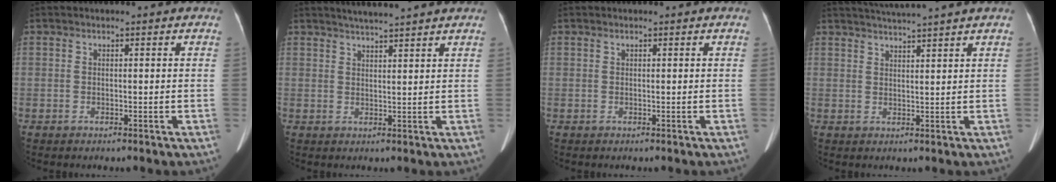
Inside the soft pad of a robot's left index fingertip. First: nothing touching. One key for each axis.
{"total": 6.2, "fx": 5.6, "fy": -0.3, "fz": 2.6, "tx": -0.045, "ty": 0.022, "tz": 0.079}
{"total": 0.0}
{"total": 6.0, "fx": 5.3, "fy": -1.5, "fz": 2.2, "tx": -0.039, "ty": 0.011, "tz": 0.078}